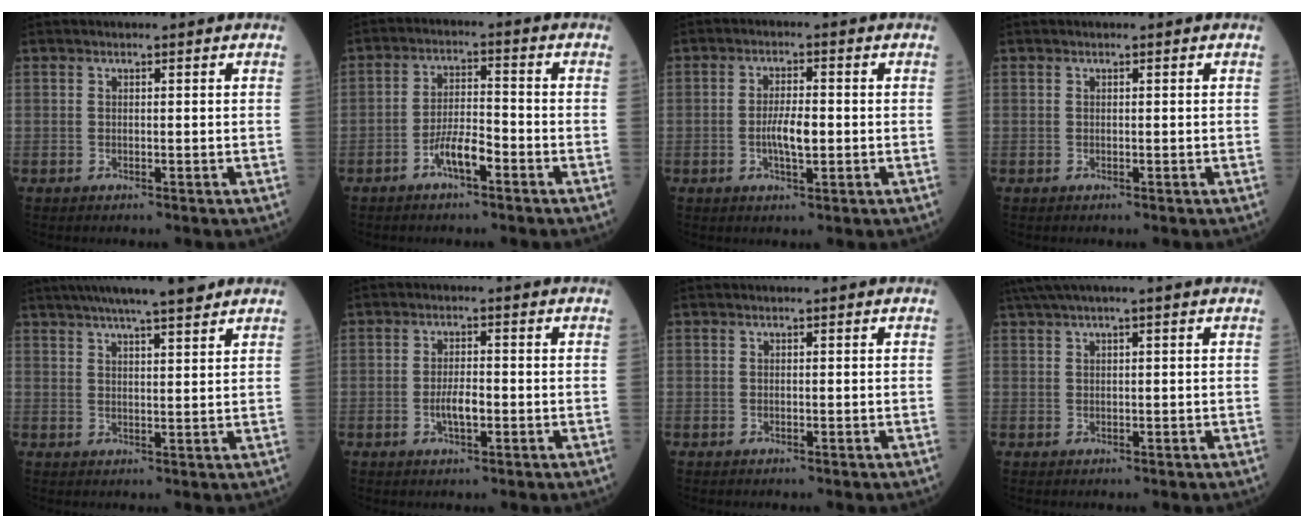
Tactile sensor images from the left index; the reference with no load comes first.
{"total": 5.1, "force": [-3.1, 1.2, 3.9], "torque": [-0.078, 0.005, -0.060]}
{"total": 4.3, "force": [-0.8, 1.1, 4.0], "torque": [-0.079, -0.002, -0.017]}
{"total": 0.0}
{"total": 11.9, "force": [9.7, 1.0, 6.8], "torque": [-0.108, 0.026, 0.136]}
{"total": 3.2, "force": [-1.0, 1.0, 2.9], "torque": [-0.057, 0.001, -0.018]}
{"total": 0.0}
{"total": 4.3, "force": [3.2, -0.5, 2.9], "torque": [-0.056, 0.032, 0.058]}